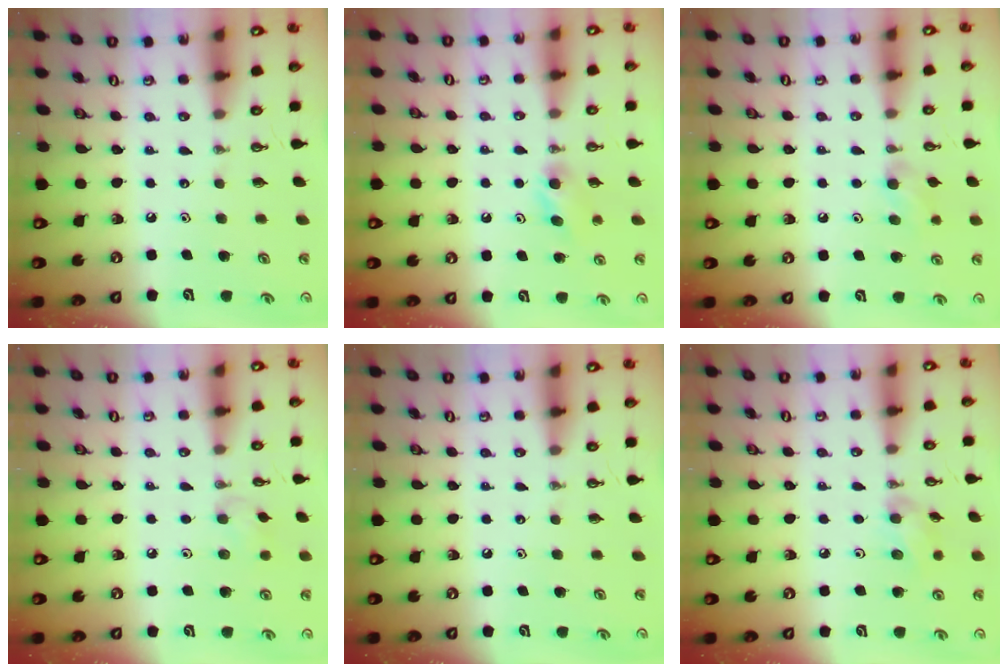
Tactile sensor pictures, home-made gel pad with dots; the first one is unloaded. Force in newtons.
{"total": 4.0, "press": 3.9, "slide": 0.6}
{"total": 6.4, "press": 6.3, "slide": 1.4}
{"total": 5.6, "press": 5.5, "slide": 1.0}
{"total": 0.0}
{"total": 5.9, "press": 5.5, "slide": 2.1}